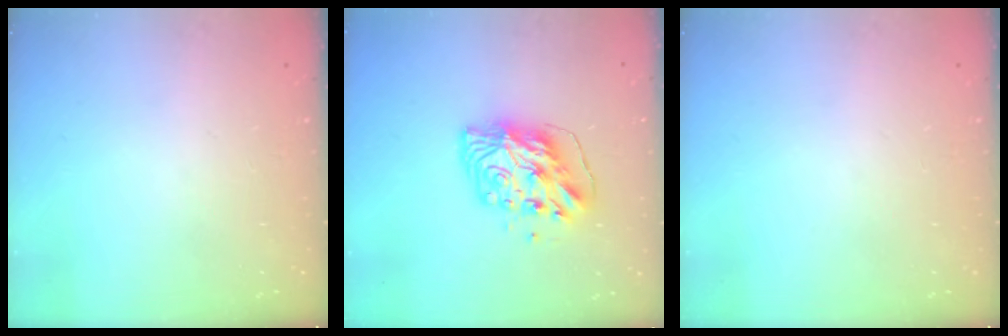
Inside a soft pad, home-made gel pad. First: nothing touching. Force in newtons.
{"total": 10.0, "press": 9.9, "slide": 1.3}
{"total": 0.0}